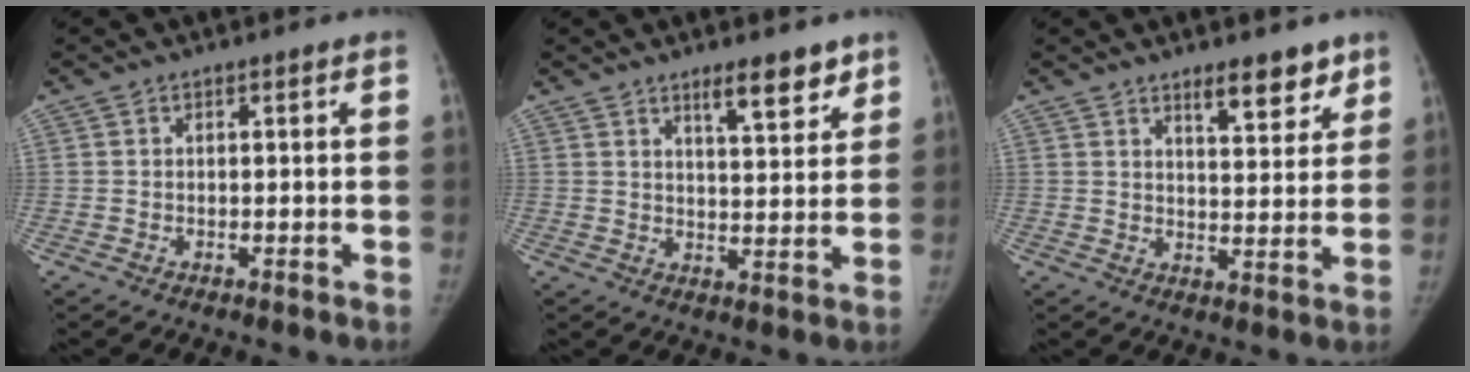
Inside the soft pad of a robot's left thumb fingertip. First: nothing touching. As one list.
[{"total": 7.5, "force": [5.3, 2.2, 4.9], "torque": [-0.050, -0.037, 0.080]}, {"total": 7.8, "force": [5.5, 2.8, 4.7], "torque": [-0.040, -0.037, 0.080]}]